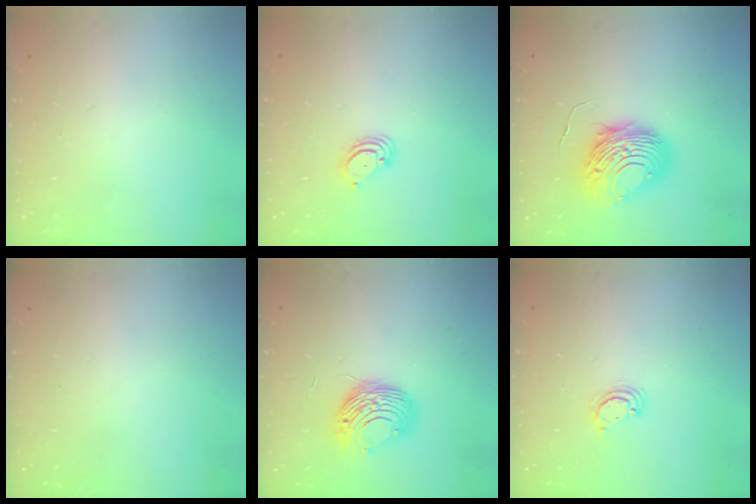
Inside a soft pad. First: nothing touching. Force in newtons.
{"total": 4.1, "press": 4.0, "slide": 0.3}
{"total": 11.4, "press": 11.3, "slide": 0.8}
{"total": 0.0}
{"total": 9.7, "press": 9.7, "slide": 0.1}
{"total": 2.6, "press": 2.6, "slide": 0.3}